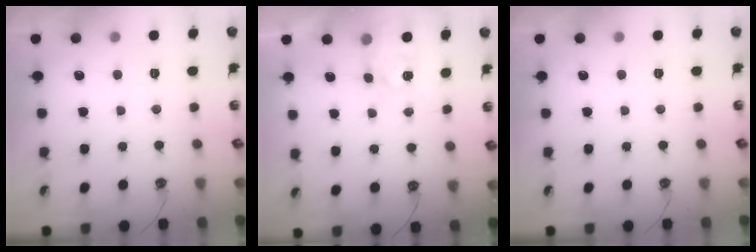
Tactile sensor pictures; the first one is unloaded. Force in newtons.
{"total": 5.0, "press": 5.0, "slide": 0.5}
{"total": 0.0}